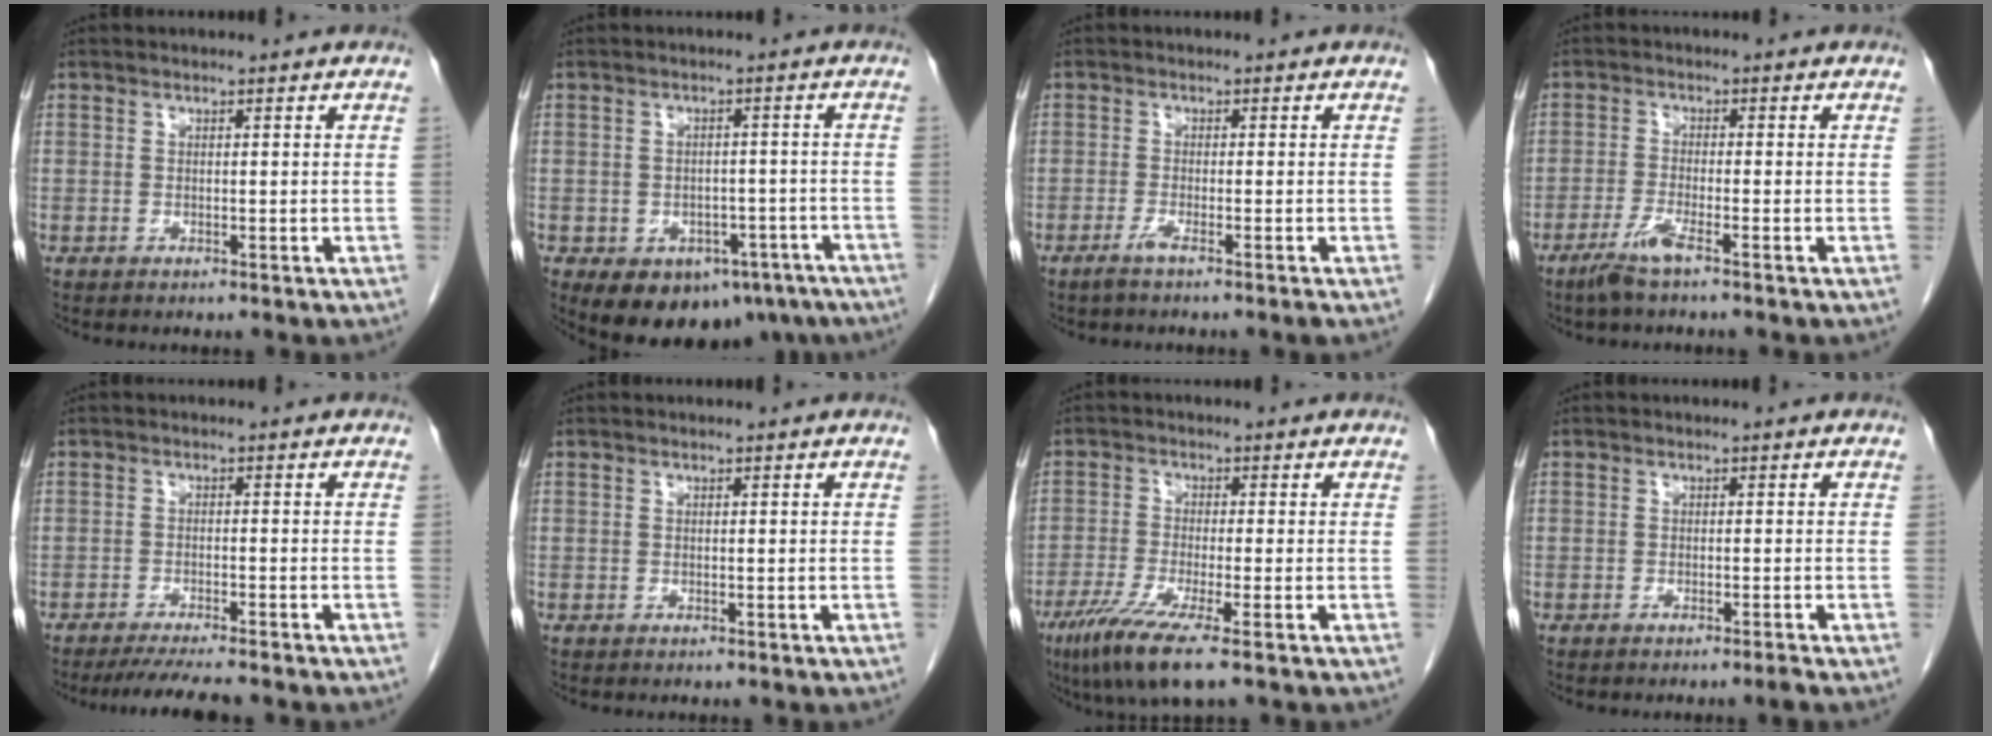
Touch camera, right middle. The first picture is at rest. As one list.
[{"total": 13.5, "force": [-8.4, 8.3, 6.5], "torque": [-0.099, 0.006, -0.100]}, {"total": 2.2, "force": [-1.5, -0.5, 1.4], "torque": [-0.031, -0.003, -0.034]}, {"total": 3.9, "force": [-2.7, -0.1, 2.9], "torque": [-0.065, -0.009, -0.058]}, {"total": 5.8, "force": [-5.2, -0.2, 2.7], "torque": [-0.040, -0.019, -0.084]}, {"total": 0.0}, {"total": 7.9, "force": [-4.7, -0.1, 6.3], "torque": [-0.122, -0.027, -0.086]}, {"total": 1.4, "force": [-1.1, -0.5, 0.7], "torque": [-0.012, 0.002, -0.019]}]